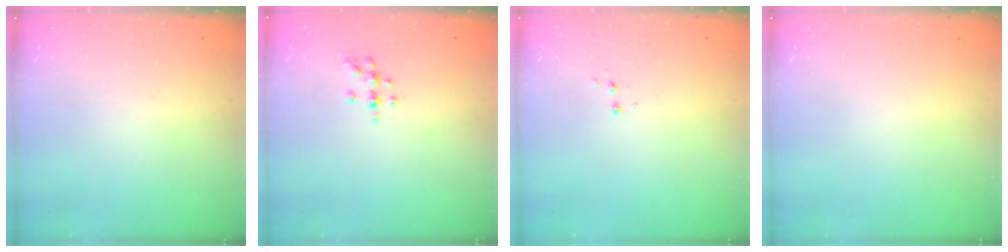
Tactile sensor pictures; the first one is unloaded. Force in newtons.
{"total": 6.5, "press": 6.4, "slide": 1.2}
{"total": 3.9, "press": 3.9, "slide": 0.5}
{"total": 0.0}